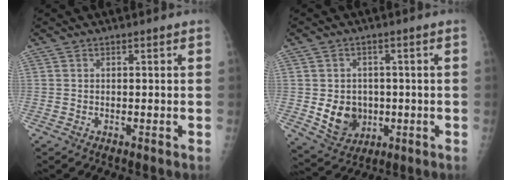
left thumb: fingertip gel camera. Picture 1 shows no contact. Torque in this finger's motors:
{"motor_torque": [0.81, 0.84, 0.60, 0.04, 0.02]}